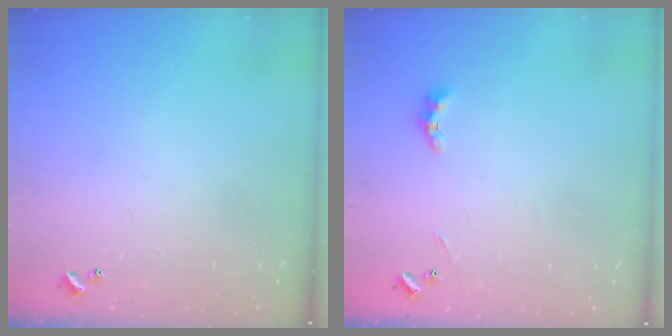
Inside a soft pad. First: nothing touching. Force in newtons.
{"total": 2.1, "press": 2.0, "slide": 0.6}